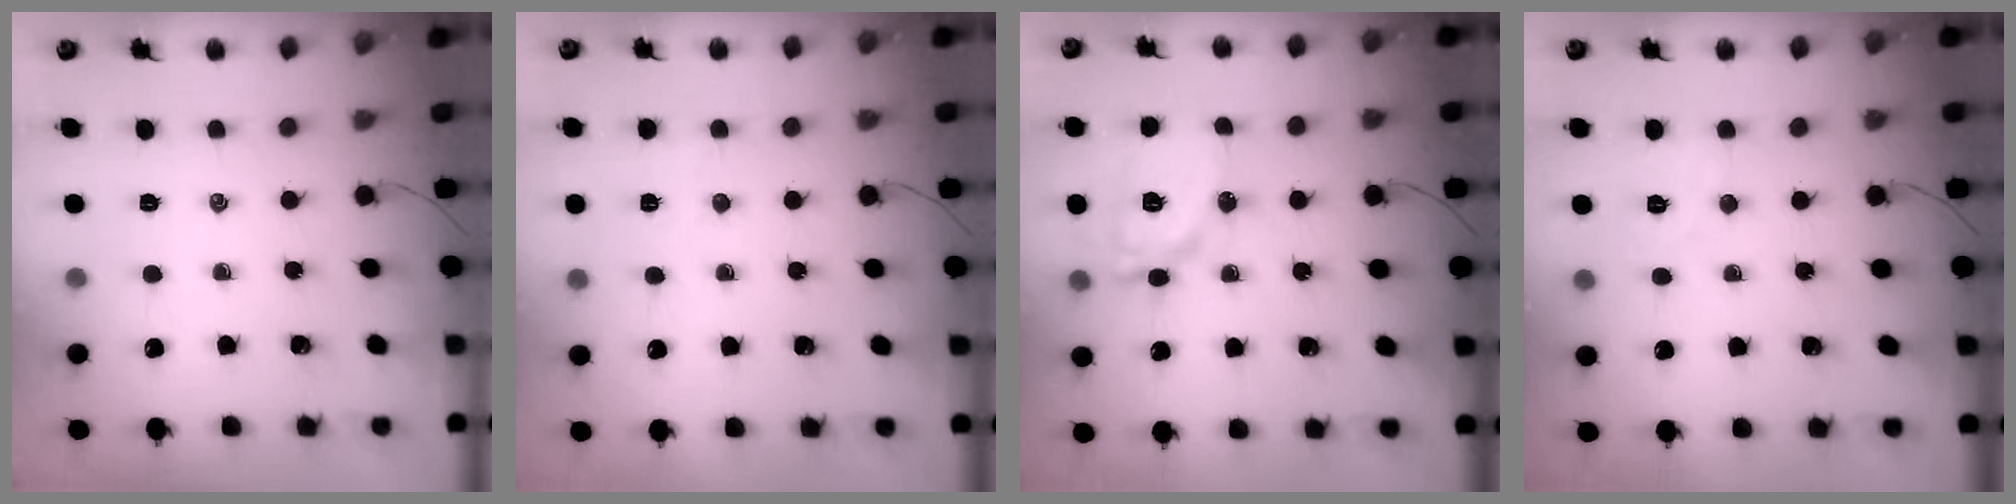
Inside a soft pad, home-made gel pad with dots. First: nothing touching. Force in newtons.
{"total": 3.1, "press": 2.9, "slide": 1.0}
{"total": 13.6, "press": 13.5, "slide": 1.4}
{"total": 4.5, "press": 4.3, "slide": 1.0}